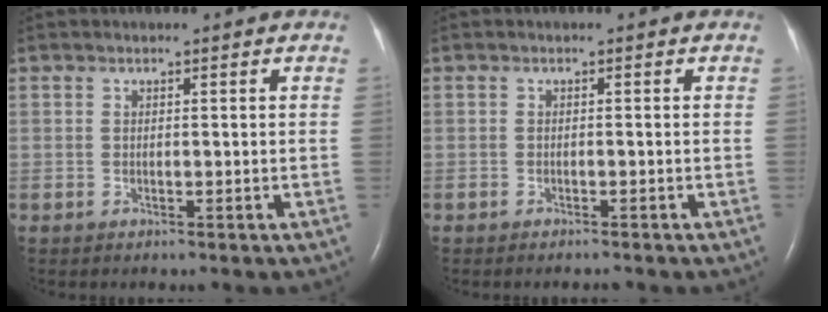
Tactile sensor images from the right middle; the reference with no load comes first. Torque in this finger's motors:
{"motor_torque": [-0.09, 0.03, 0.05, -0.01]}